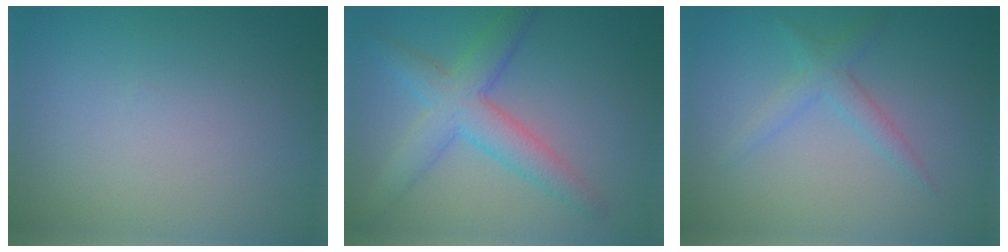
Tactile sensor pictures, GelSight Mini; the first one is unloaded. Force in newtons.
{"total": 5.0, "press": 5.0, "slide": 0.2}
{"total": 1.9, "press": 1.9, "slide": 0.0}